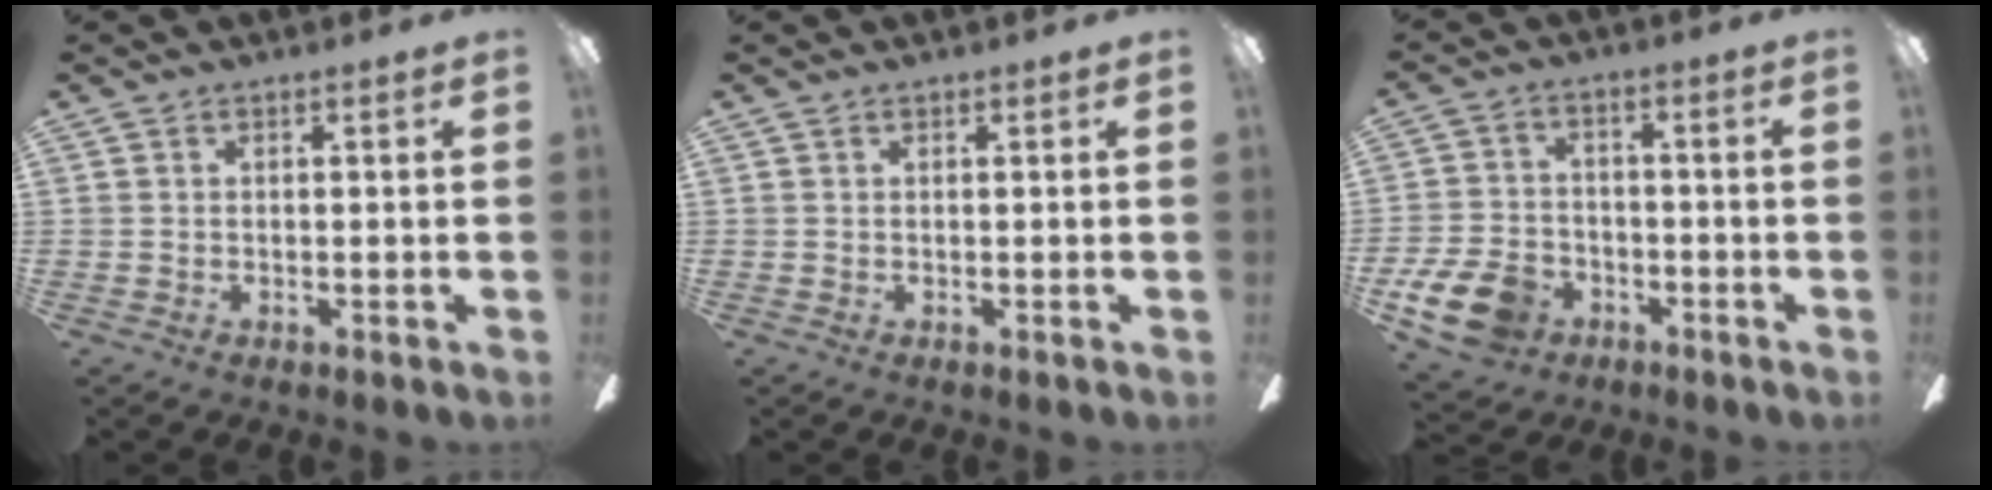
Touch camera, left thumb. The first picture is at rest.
{"total": 0.0}
{"total": 11.2, "force": [-6.2, 7.3, 5.7], "torque": [-0.129, 0.039, -0.113]}